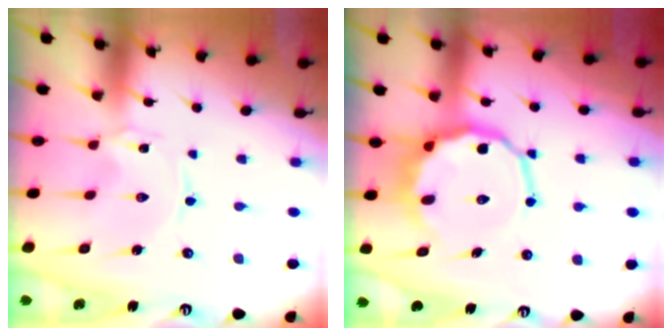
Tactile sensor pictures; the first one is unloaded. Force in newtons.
{"total": 10.1, "press": 9.5, "slide": 3.3}